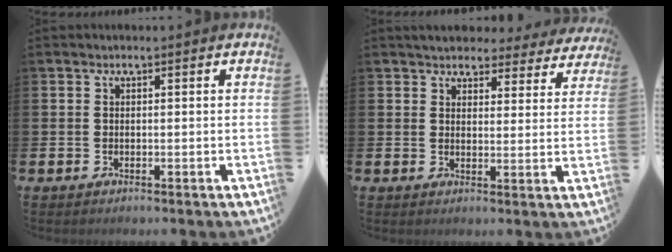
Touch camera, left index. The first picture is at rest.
{"total": 4.2, "force": [4.0, 1.3, 0.2], "torque": [-0.010, -0.029, 0.068]}